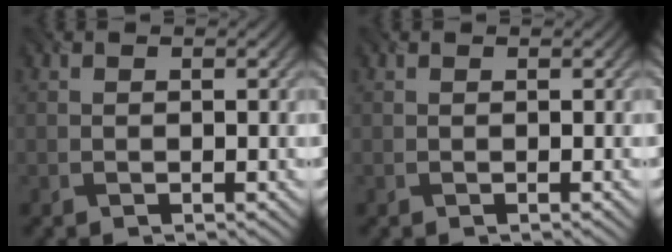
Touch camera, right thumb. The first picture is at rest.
{"total": 0.5, "force": [0.3, 0.0, 0.4], "torque": [-0.008, 0.005, 0.005]}